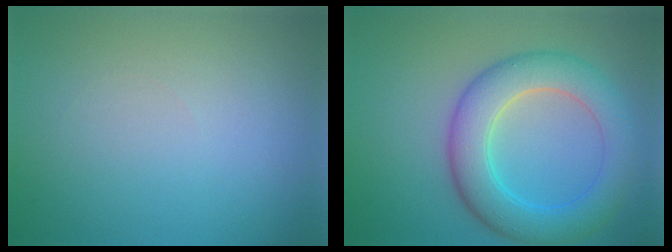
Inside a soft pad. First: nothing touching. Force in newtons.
{"total": 6.7, "press": 6.7, "slide": 0.1}